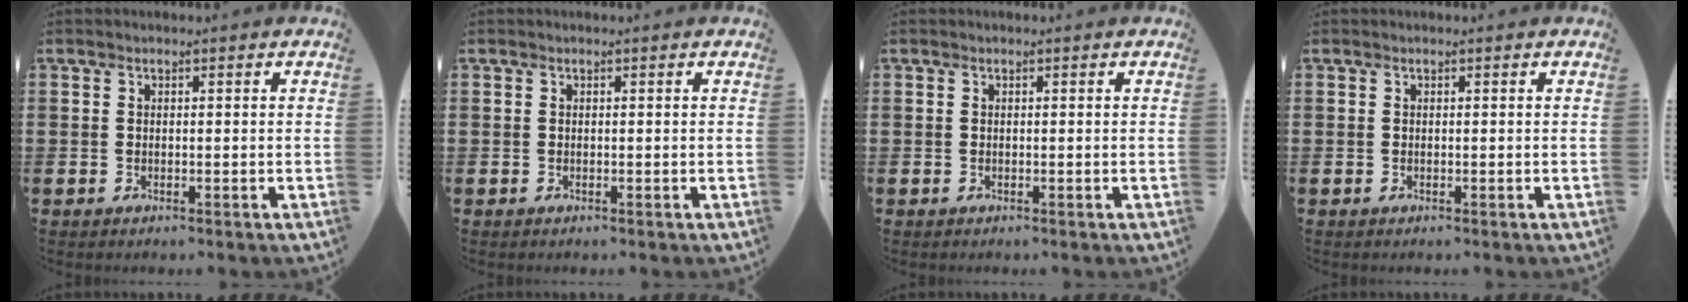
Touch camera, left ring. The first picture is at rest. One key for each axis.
{"total": 0.0}
{"total": 0.0}
{"total": 0.0}